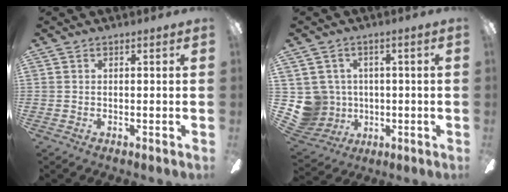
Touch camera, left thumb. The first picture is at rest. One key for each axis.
{"total": 8.3, "fx": -0.1, "fy": 8.2, "fz": 1.1, "tx": -0.065, "ty": 0.000, "tz": 0.009}